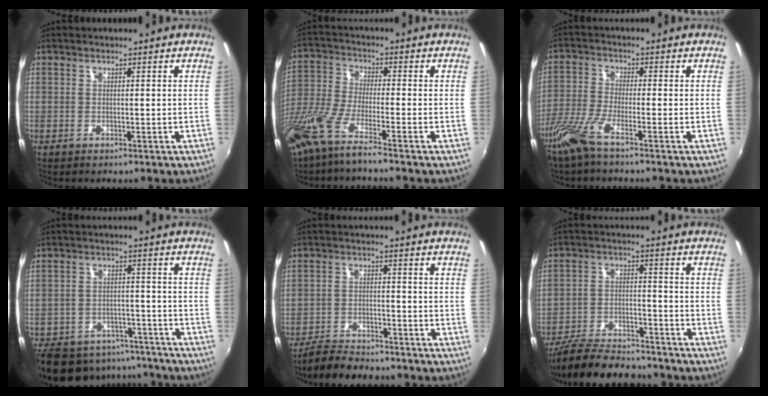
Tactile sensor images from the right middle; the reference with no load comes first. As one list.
[{"total": 10.4, "force": [-7.3, 0.7, 7.3], "torque": [-0.158, -0.031, -0.143]}, {"total": 5.1, "force": [-3.5, 0.5, 3.7], "torque": [-0.092, -0.010, -0.073]}, {"total": 20.0, "force": [-16.2, 9.2, 7.2], "torque": [-0.168, 0.015, -0.214]}, {"total": 7.9, "force": [-7.1, 2.4, 2.6], "torque": [-0.081, -0.012, -0.116]}, {"total": 15.8, "force": [-13.8, 4.2, 6.3], "torque": [-0.149, -0.018, -0.219]}]